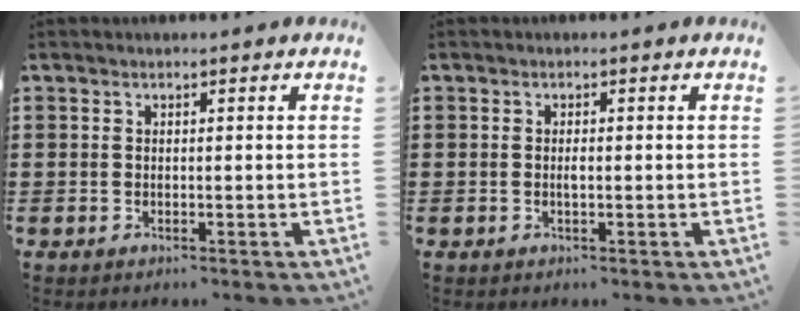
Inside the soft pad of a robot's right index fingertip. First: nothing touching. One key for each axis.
{"total": 1.0, "fx": -0.1, "fy": 0.3, "fz": 1.0, "tx": -0.019, "ty": -0.001, "tz": -0.001}